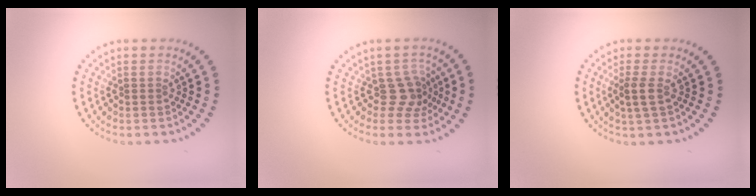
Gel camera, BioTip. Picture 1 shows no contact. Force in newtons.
{"total": 2.6, "press": 2.0, "slide": 1.5}
{"total": 1.7, "press": 1.4, "slide": 0.9}